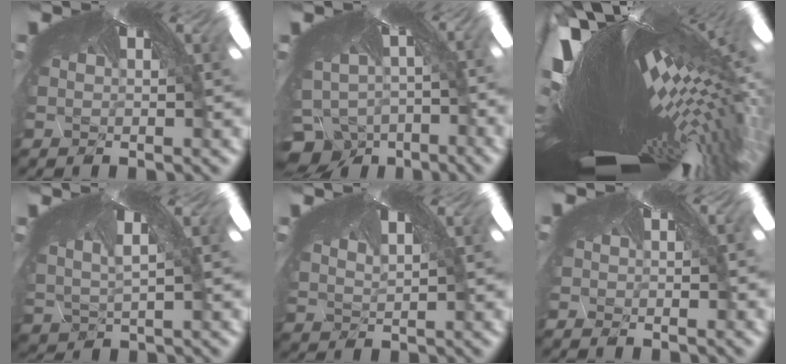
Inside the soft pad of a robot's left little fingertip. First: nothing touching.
{"total": 9.8, "force": [-9.5, 2.6, -0.4], "torque": [-0.010, -0.091, -0.128]}
{"total": 8.4, "force": [-7.5, -1.7, 3.3], "torque": [-0.102, -0.090, -0.089]}
{"total": 1.7, "force": [-1.5, 0.7, -0.1], "torque": [-0.032, -0.021, 0.009]}
{"total": 1.0, "force": [0.1, 0.8, 0.6], "torque": [-0.032, -0.005, 0.018]}
{"total": 1.3, "force": [-0.7, -0.8, -0.7], "torque": [0.013, -0.002, -0.008]}